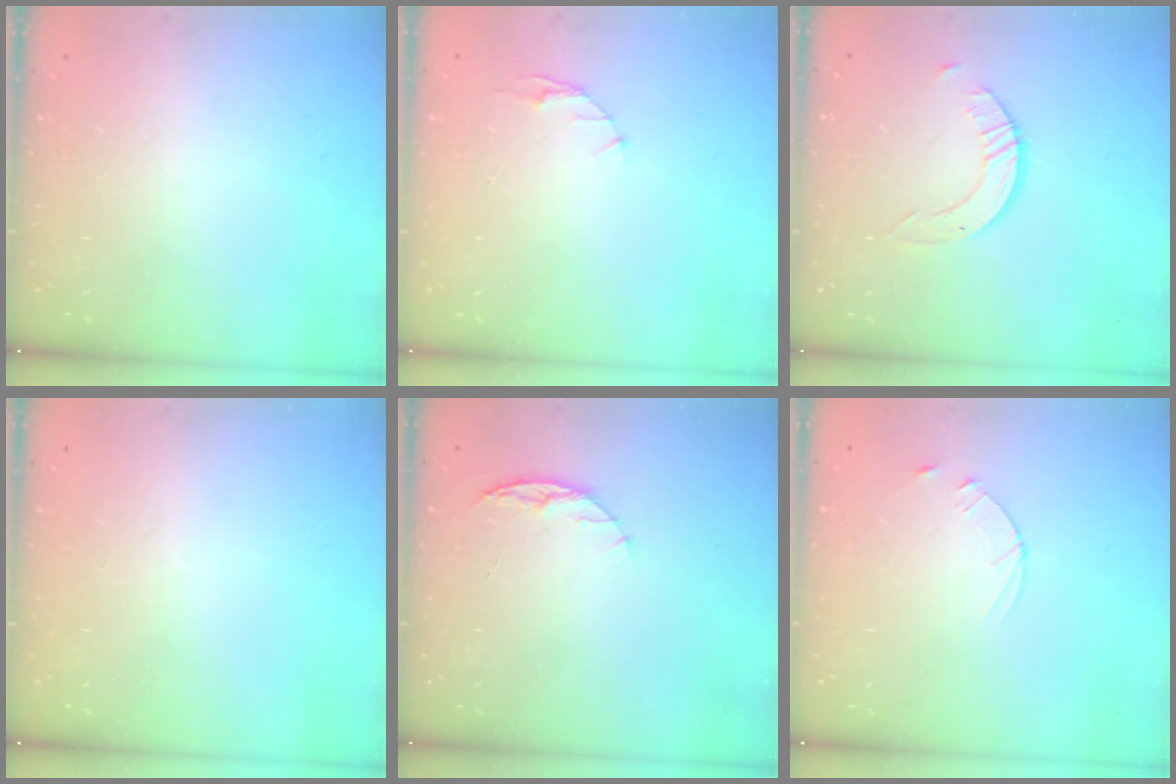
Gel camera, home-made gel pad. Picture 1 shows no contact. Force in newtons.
{"total": 3.1, "press": 3.1, "slide": 0.4}
{"total": 2.4, "press": 2.4, "slide": 0.3}
{"total": 0.0}
{"total": 6.1, "press": 6.0, "slide": 0.7}
{"total": 3.6, "press": 3.6, "slide": 0.5}